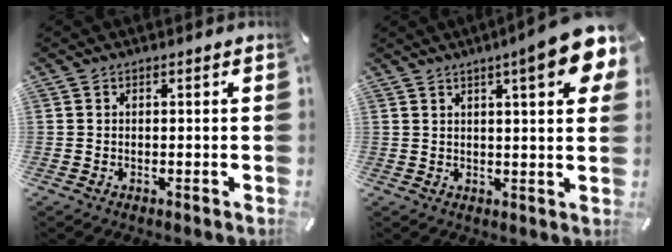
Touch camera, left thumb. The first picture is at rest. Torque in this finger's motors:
{"motor_torque": [2.52, 2.48, 1.88, -0.89, 0.14]}